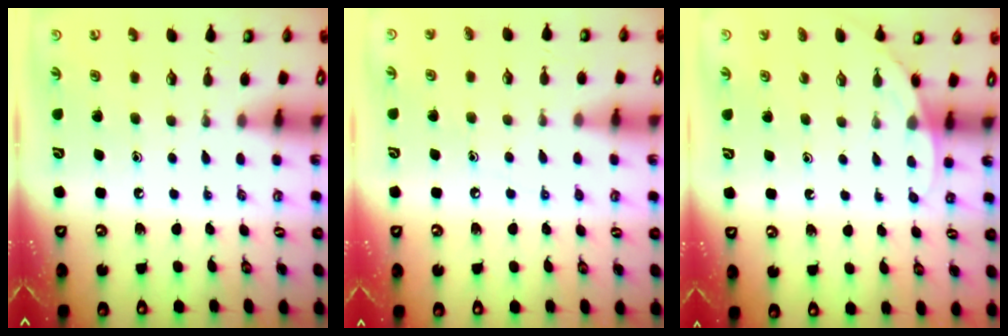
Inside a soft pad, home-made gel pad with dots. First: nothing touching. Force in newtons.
{"total": 5.6, "press": 5.6, "slide": 0.6}
{"total": 3.6, "press": 3.6, "slide": 0.1}